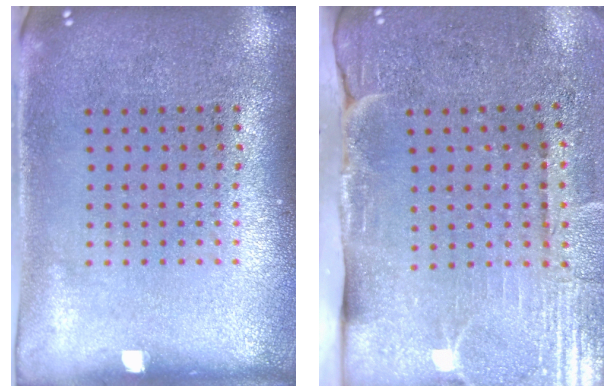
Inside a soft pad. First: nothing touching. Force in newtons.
{"total": 4.5, "press": 3.8, "slide": 2.4}